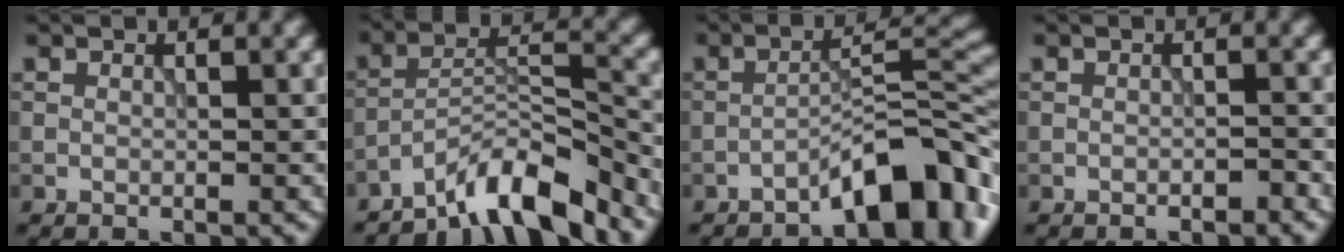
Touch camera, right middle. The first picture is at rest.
{"total": 7.3, "force": [-6.1, 1.3, 3.9], "torque": [-0.056, 0.008, -0.111]}
{"total": 7.7, "force": [-5.1, 2.0, 5.4], "torque": [-0.072, 0.020, -0.082]}
{"total": 0.9, "force": [-0.7, 0.1, 0.6], "torque": [-0.005, 0.002, -0.011]}